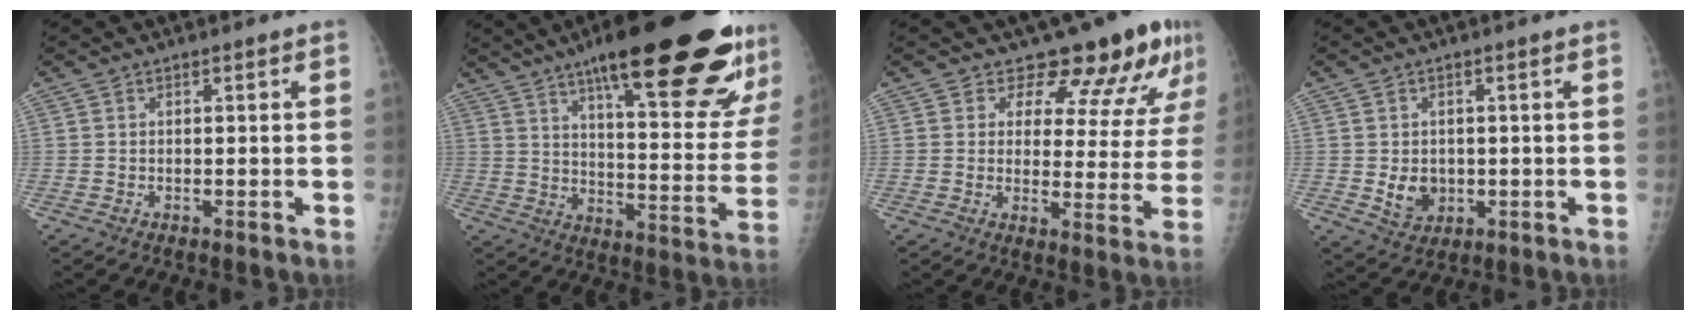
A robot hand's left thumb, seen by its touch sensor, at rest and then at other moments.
{"total": 31.0, "force": [19.0, 6.8, 23.6], "torque": [-0.272, -0.048, 0.272]}
{"total": 13.0, "force": [10.7, 5.6, 4.8], "torque": [-0.019, -0.072, 0.120]}
{"total": 4.9, "force": [-0.3, 4.0, 2.8], "torque": [-0.026, -0.004, 0.009]}